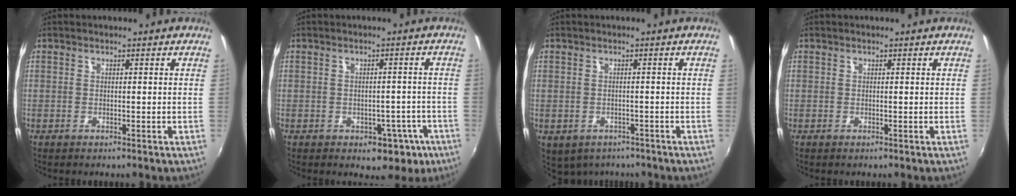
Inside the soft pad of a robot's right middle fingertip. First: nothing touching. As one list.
[{"total": 5.4, "force": [-2.9, 3.9, 2.5], "torque": [-0.031, 0.021, -0.017]}, {"total": 5.4, "force": [-3.5, 3.5, 2.1], "torque": [-0.050, -0.022, -0.040]}, {"total": 0.0}]